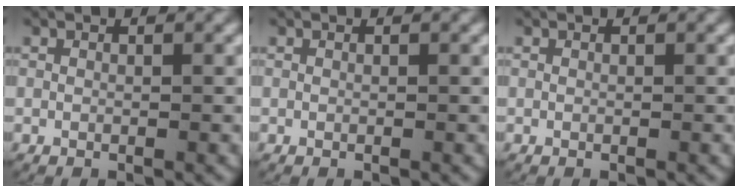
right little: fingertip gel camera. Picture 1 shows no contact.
{"total": 0.0}
{"total": 0.0}